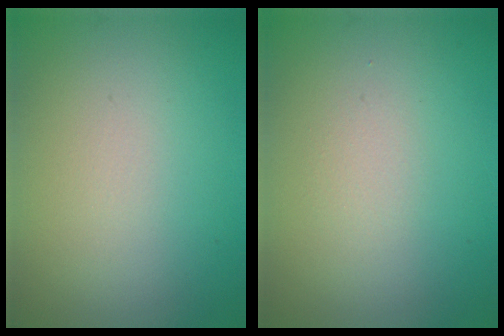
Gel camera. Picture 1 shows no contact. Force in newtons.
{"total": 0.8, "press": 0.7, "slide": 0.1}